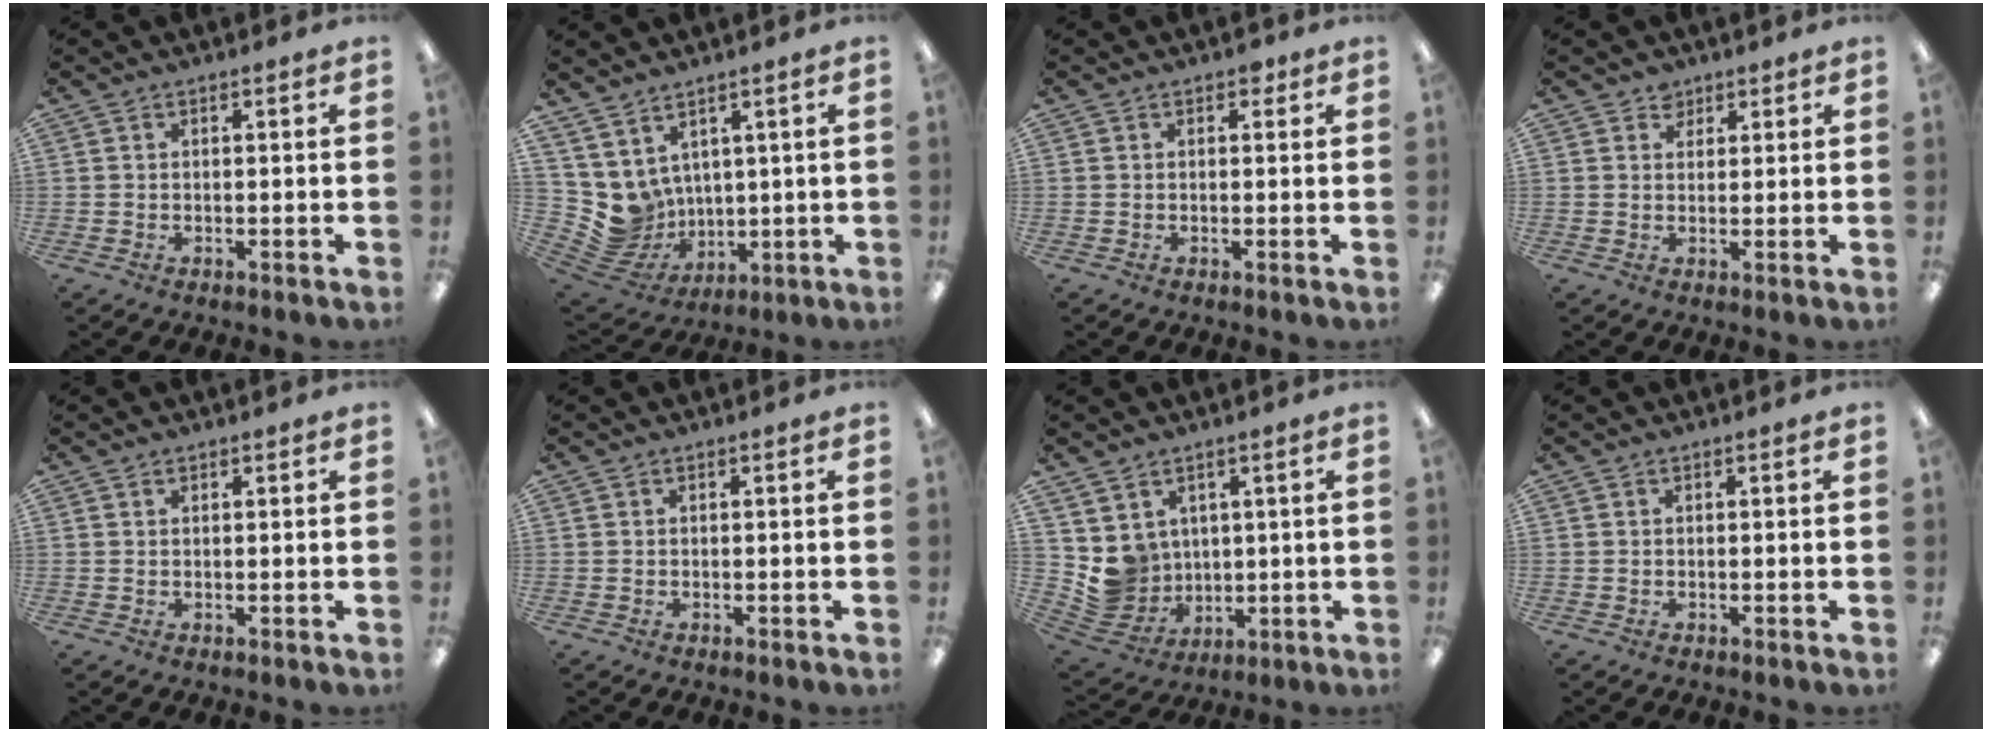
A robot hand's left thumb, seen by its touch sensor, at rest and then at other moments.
{"total": 8.1, "force": [4.0, 7.0, 0.8], "torque": [-0.074, -0.048, 0.084]}
{"total": 1.5, "force": [0.8, 1.0, 0.9], "torque": [-0.002, -0.002, 0.009]}
{"total": 2.7, "force": [1.9, 2.0, 0.2], "torque": [0.006, -0.005, 0.033]}
{"total": 0.6, "force": [0.5, 0.2, 0.1], "torque": [-0.003, 0.001, 0.009]}
{"total": 0.0}
{"total": 7.8, "force": [3.1, 7.1, 0.5], "torque": [-0.050, -0.031, 0.071]}
{"total": 0.0}